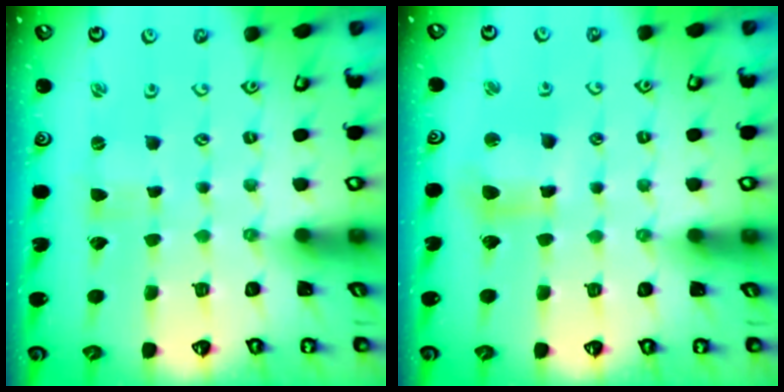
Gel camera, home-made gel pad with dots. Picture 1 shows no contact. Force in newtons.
{"total": 7.2, "press": 7.1, "slide": 1.2}